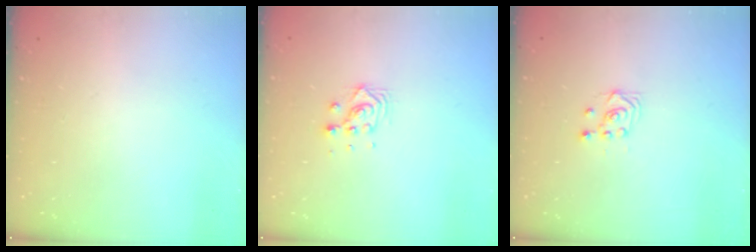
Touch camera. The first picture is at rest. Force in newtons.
{"total": 5.1, "press": 5.1, "slide": 0.1}
{"total": 3.0, "press": 2.8, "slide": 1.1}